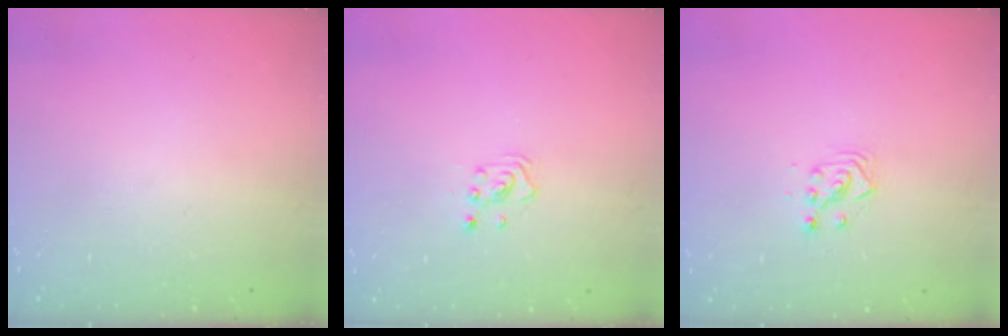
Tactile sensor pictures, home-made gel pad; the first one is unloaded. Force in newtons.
{"total": 2.8, "press": 2.8, "slide": 0.3}
{"total": 3.0, "press": 3.0, "slide": 0.2}